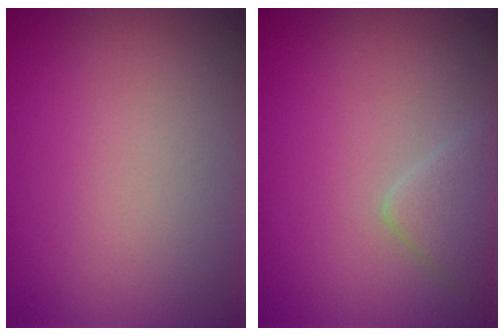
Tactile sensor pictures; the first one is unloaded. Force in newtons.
{"total": 2.2, "press": 2.2, "slide": 0.1}